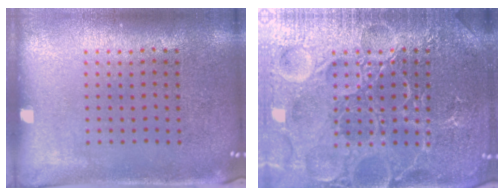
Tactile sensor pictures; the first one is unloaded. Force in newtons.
{"total": 7.4, "press": 7.3, "slide": 1.0}